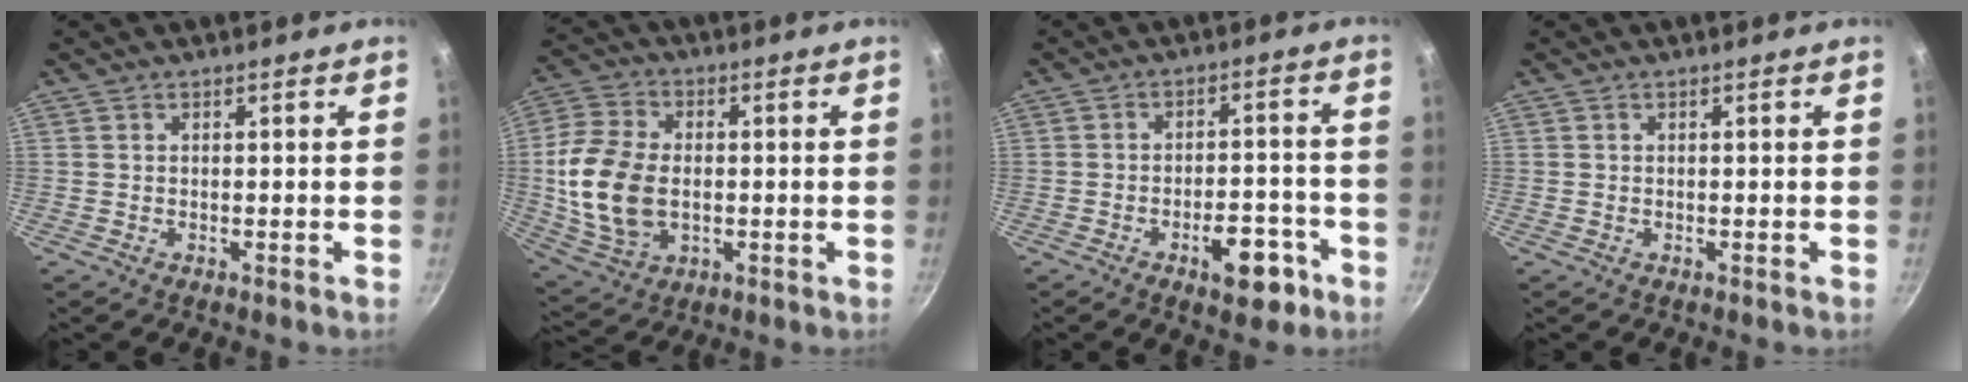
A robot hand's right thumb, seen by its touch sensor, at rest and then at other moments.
{"total": 15.4, "force": [-0.7, 10.4, 11.3], "torque": [-0.216, 0.005, -0.009]}
{"total": 9.1, "force": [-4.5, 4.4, 6.5], "torque": [-0.065, 0.033, -0.055]}
{"total": 0.0}